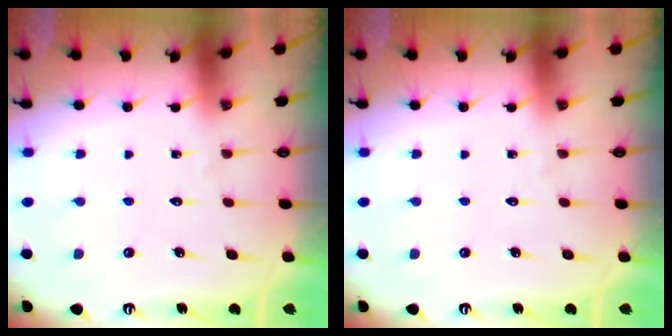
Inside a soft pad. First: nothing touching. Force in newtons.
{"total": 0.0}